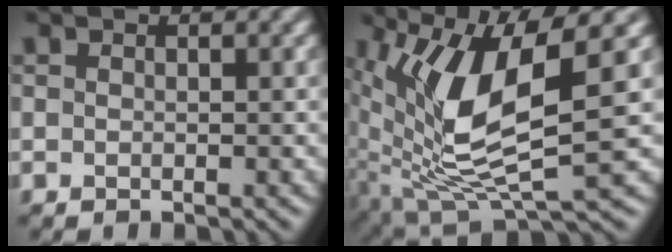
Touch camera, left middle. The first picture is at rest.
{"total": 10.4, "force": [1.8, 4.0, 9.4], "torque": [-0.199, -0.012, 0.045]}